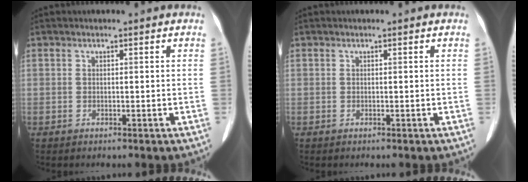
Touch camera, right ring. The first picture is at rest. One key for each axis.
{"total": 0.0}